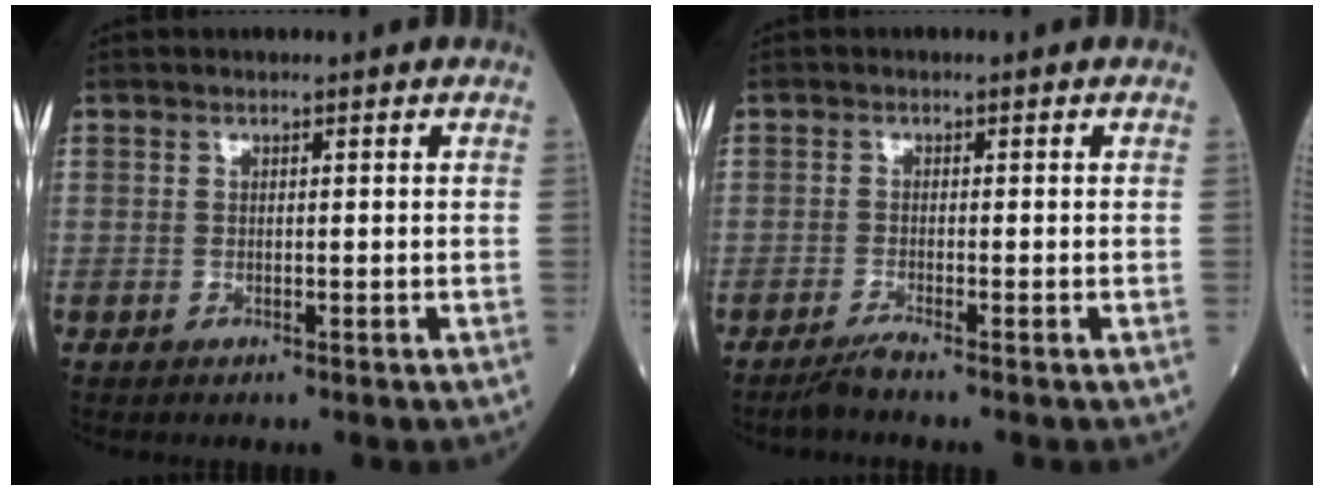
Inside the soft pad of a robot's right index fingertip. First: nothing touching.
{"total": 1.6, "force": [-1.5, -0.4, 0.6], "torque": [-0.020, -0.004, -0.032]}